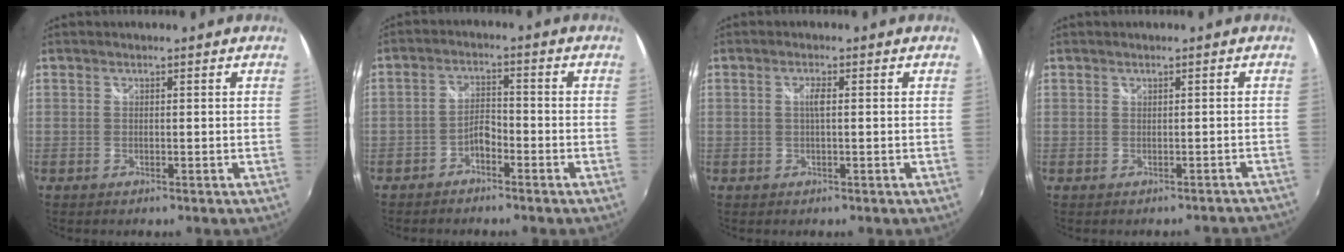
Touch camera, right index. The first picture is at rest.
{"total": 3.3, "force": [-2.5, 1.3, 1.7], "torque": [-0.039, 0.008, -0.044]}
{"total": 1.7, "force": [0.1, 0.1, 1.7], "torque": [-0.031, 0.002, 0.000]}
{"total": 2.9, "force": [-2.5, 1.5, 0.2], "torque": [0.012, 0.016, -0.019]}